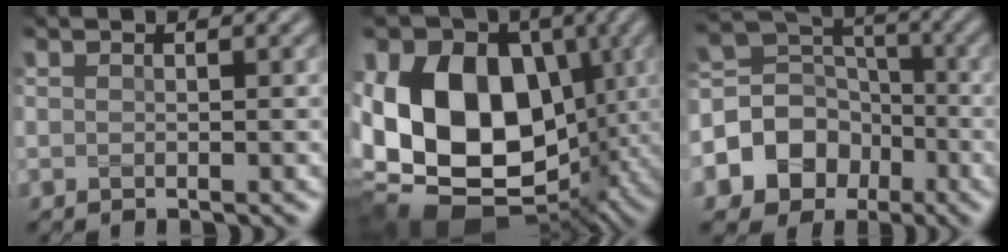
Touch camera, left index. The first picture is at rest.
{"total": 21.4, "force": [0.4, 16.4, 13.7], "torque": [-0.258, 0.007, 0.010]}
{"total": 8.4, "force": [-3.2, 7.2, 3.0], "torque": [-0.055, 0.013, -0.087]}